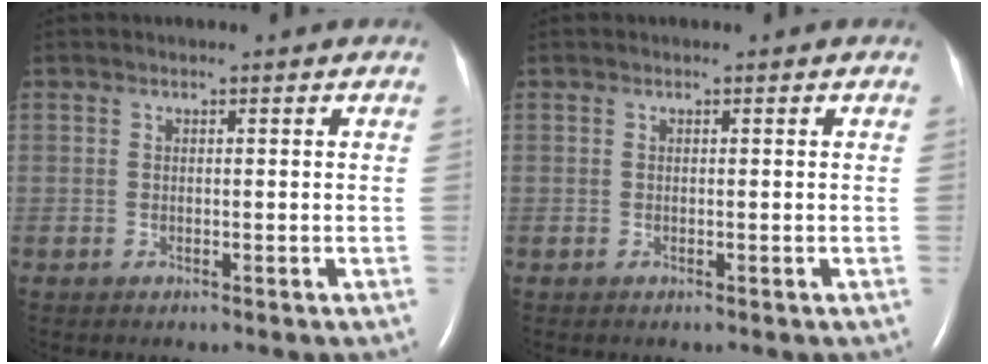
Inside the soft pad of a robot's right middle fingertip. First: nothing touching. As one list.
[{"total": 0.0}]